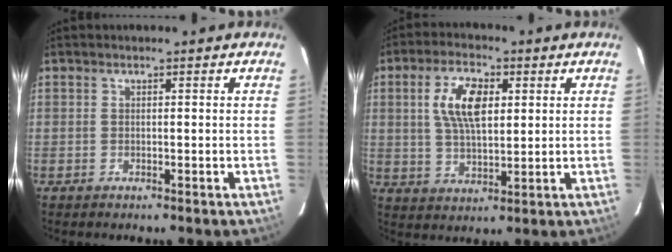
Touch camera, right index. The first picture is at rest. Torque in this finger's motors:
{"motor_torque": [0.80, 0.55, 0.29, 0.12]}